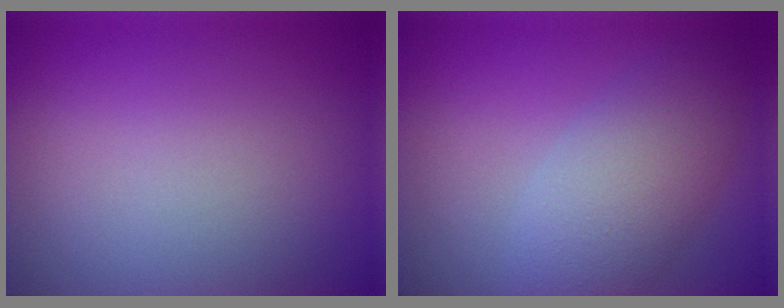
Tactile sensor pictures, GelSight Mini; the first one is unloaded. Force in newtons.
{"total": 5.7, "press": 5.7, "slide": 0.3}